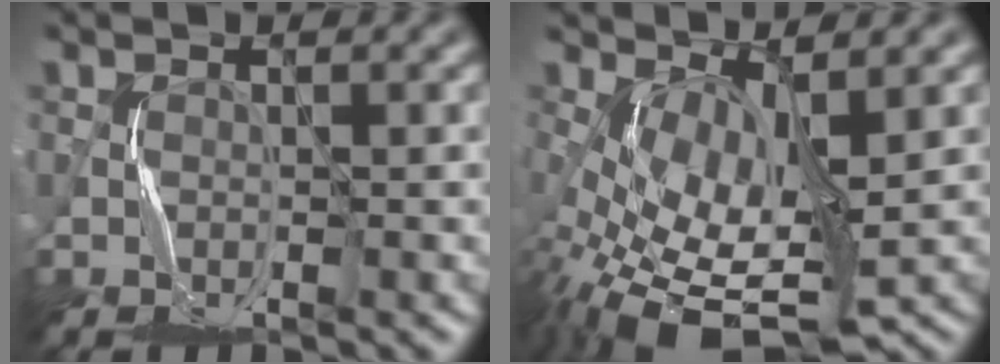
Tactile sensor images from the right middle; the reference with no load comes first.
{"total": 9.0, "force": [-2.7, 3.6, 7.8], "torque": [-0.153, -0.015, -0.039]}